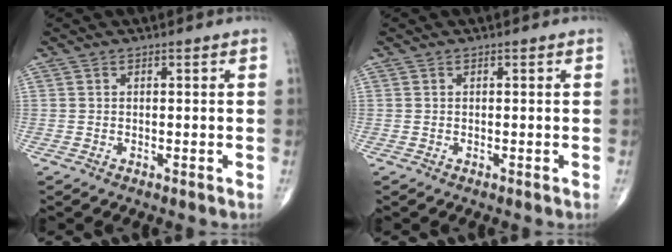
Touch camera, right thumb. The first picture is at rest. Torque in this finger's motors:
{"motor_torque": [-0.04, 0.17, -0.12, -0.07, 0.01]}